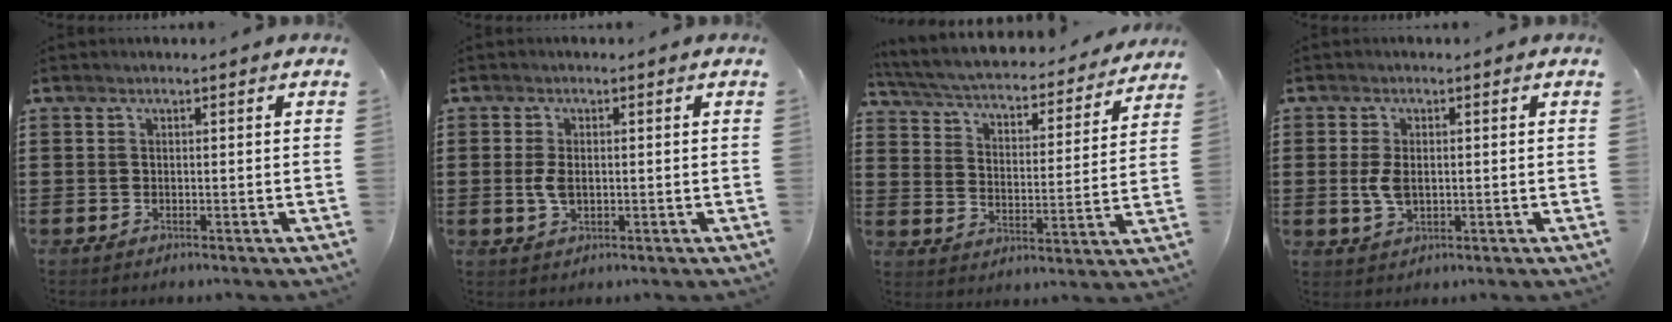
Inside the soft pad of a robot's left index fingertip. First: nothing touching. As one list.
[{"total": 3.1, "force": [0.0, 1.7, 2.6], "torque": [-0.066, -0.002, -0.004]}, {"total": 4.1, "force": [3.9, 0.5, 1.1], "torque": [-0.044, -0.034, 0.058]}, {"total": 3.8, "force": [0.2, 2.1, 3.1], "torque": [-0.077, 0.000, -0.001]}]